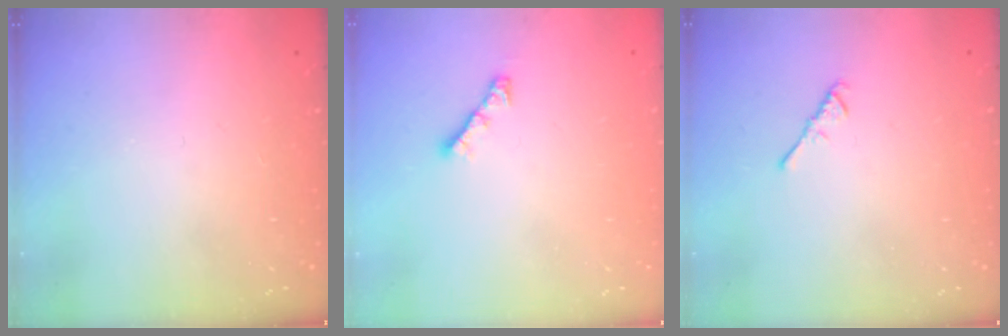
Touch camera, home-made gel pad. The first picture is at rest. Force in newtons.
{"total": 4.1, "press": 4.0, "slide": 0.7}
{"total": 2.6, "press": 2.6, "slide": 0.6}